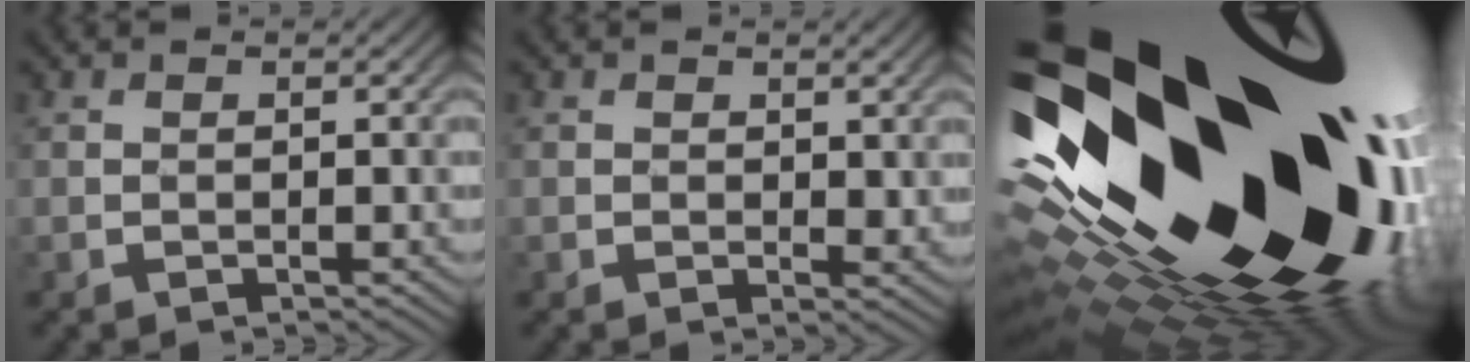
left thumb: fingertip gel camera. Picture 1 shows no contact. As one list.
[{"total": 2.2, "force": [1.2, 1.5, 1.2], "torque": [-0.029, -0.004, 0.021]}, {"total": 21.8, "force": [0.0, 11.5, 18.5], "torque": [-0.302, -0.004, -0.011]}]